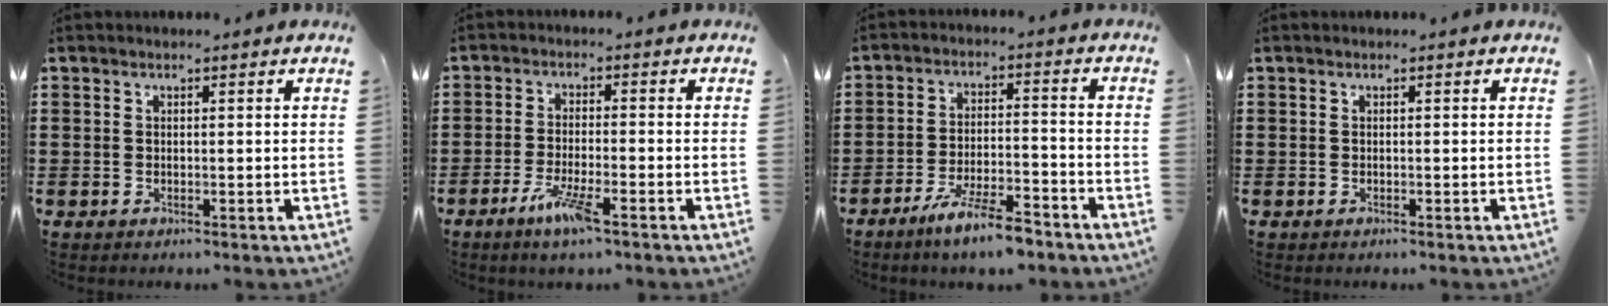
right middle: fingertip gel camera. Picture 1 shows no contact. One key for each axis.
{"total": 5.4, "fx": -3.1, "fy": 0.7, "fz": 4.4, "tx": -0.088, "ty": -0.009, "tz": -0.055}
{"total": 7.5, "fx": -6.0, "fy": 0.7, "fz": 4.5, "tx": -0.089, "ty": -0.004, "tz": -0.110}
{"total": 0.0}